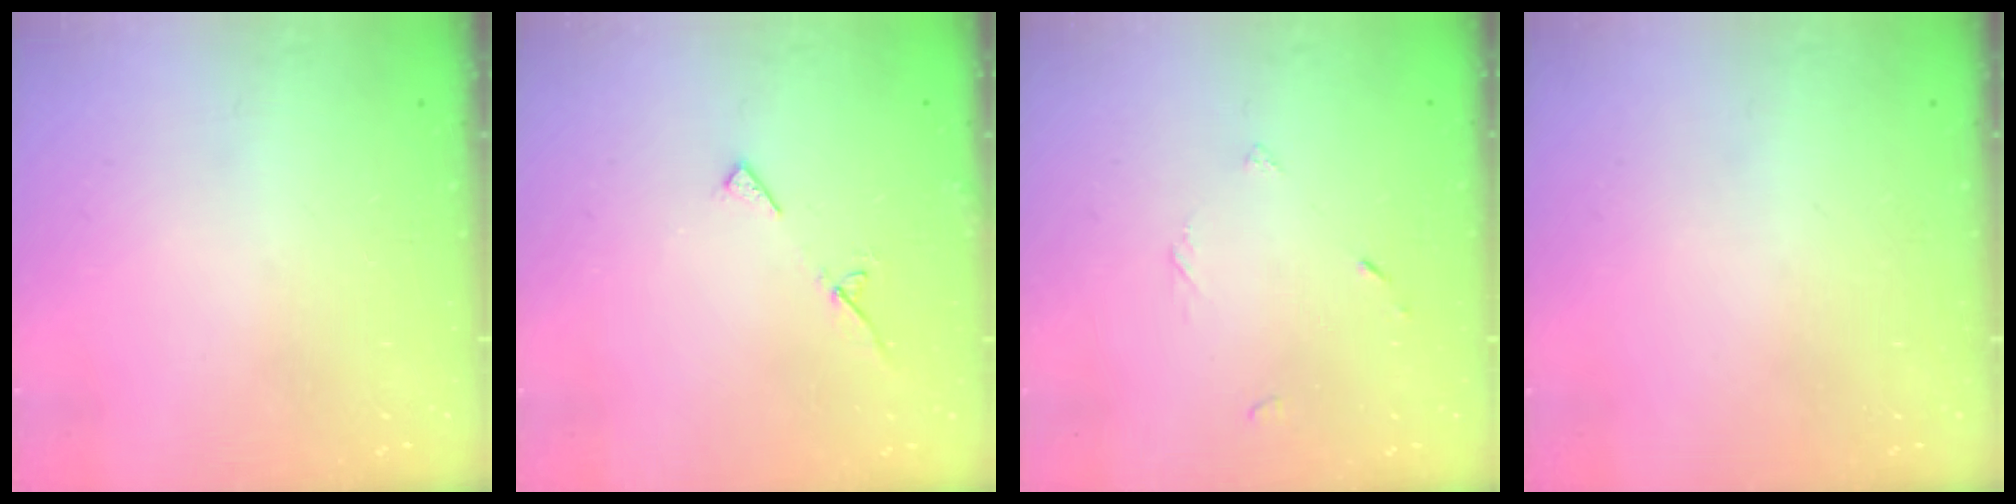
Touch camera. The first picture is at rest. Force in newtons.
{"total": 4.8, "press": 4.8, "slide": 0.5}
{"total": 2.0, "press": 2.0, "slide": 0.2}
{"total": 0.0}